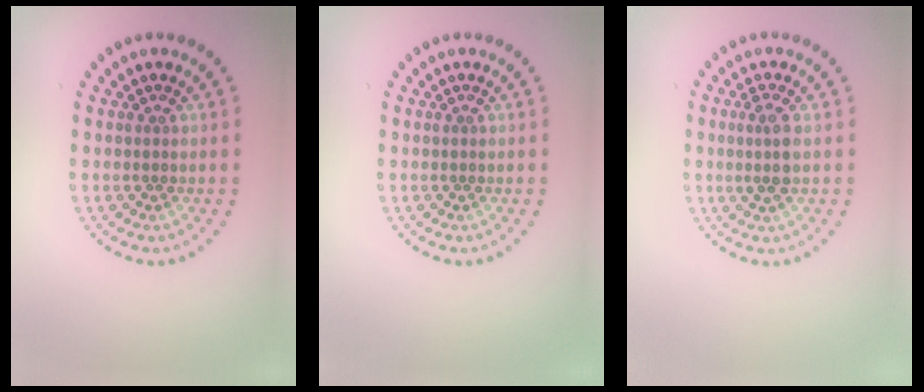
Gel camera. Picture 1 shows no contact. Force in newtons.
{"total": 0.0}
{"total": 2.0, "press": 1.8, "slide": 0.8}